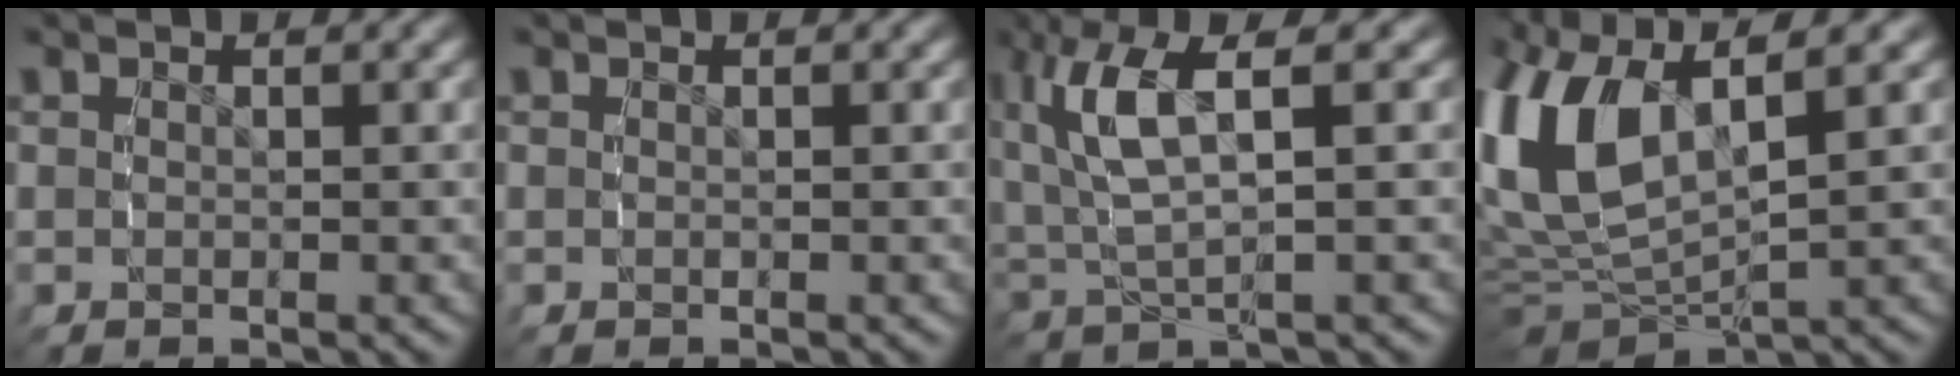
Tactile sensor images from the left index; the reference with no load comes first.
{"total": 0.0}
{"total": 5.6, "force": [1.3, 2.4, 4.9], "torque": [-0.125, -0.002, 0.031]}
{"total": 9.4, "force": [2.1, 5.7, 7.1], "torque": [-0.177, 0.000, 0.041]}